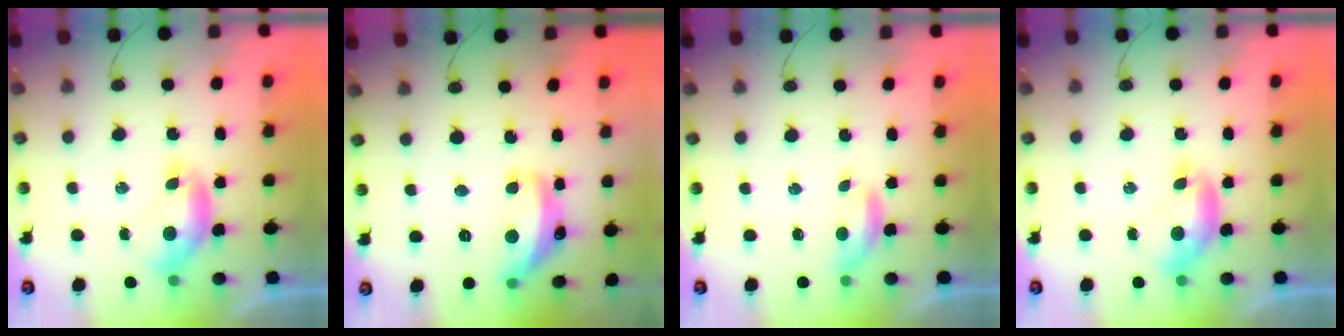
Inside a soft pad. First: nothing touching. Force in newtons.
{"total": 8.3, "press": 8.3, "slide": 1.1}
{"total": 1.5, "press": 1.4, "slide": 0.4}
{"total": 0.0}